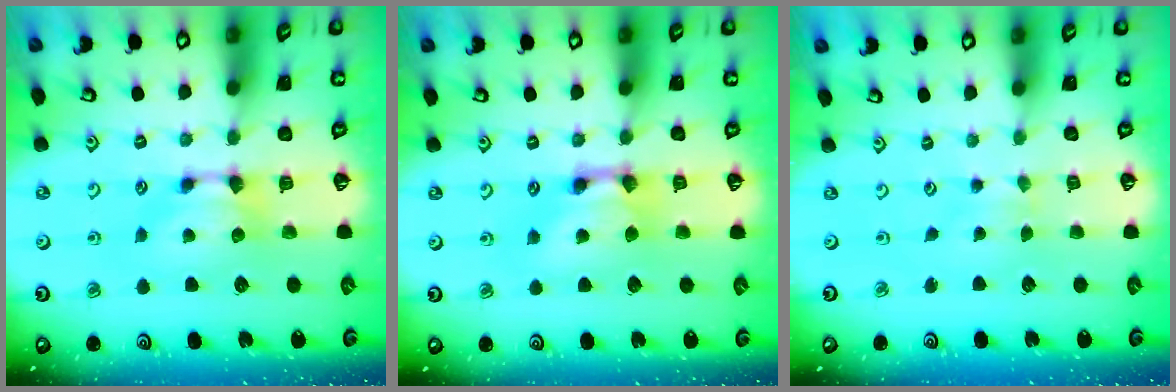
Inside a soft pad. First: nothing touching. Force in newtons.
{"total": 2.7, "press": 2.7, "slide": 0.2}
{"total": 2.0, "press": 2.0, "slide": 0.1}